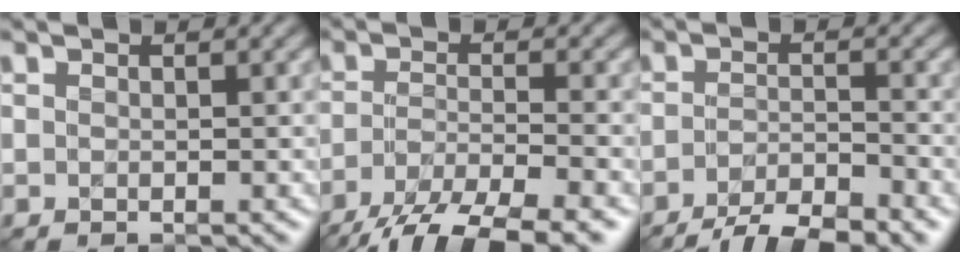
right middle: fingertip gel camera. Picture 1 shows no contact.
{"total": 7.7, "force": [-5.6, 1.8, 4.9], "torque": [-0.083, -0.009, -0.101]}
{"total": 5.8, "force": [-4.3, 1.3, 3.6], "torque": [-0.056, -0.004, -0.075]}